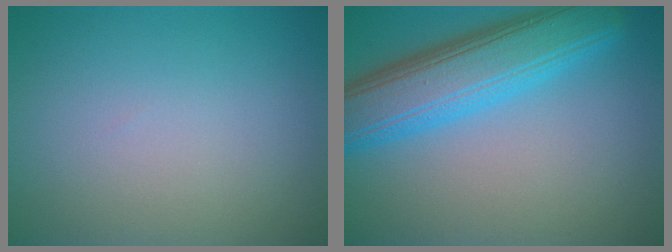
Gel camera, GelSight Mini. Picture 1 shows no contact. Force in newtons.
{"total": 8.1, "press": 8.1, "slide": 0.2}